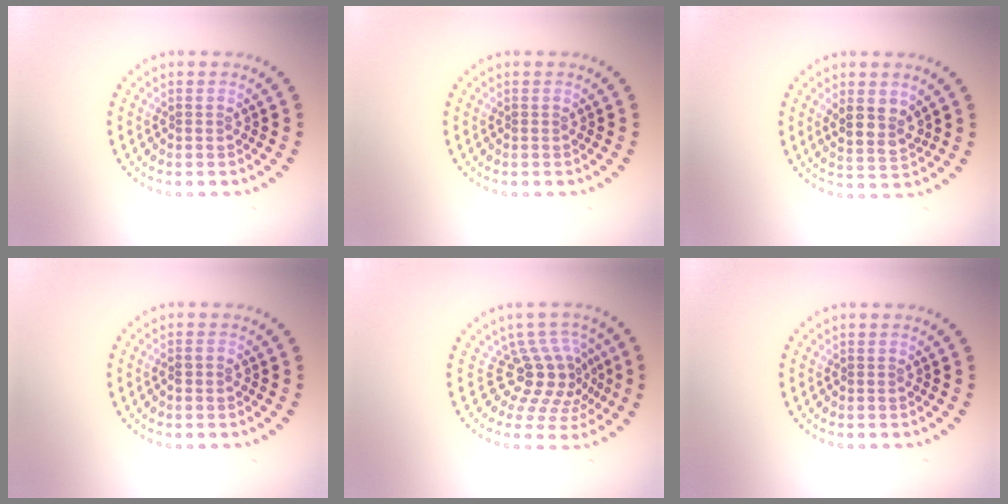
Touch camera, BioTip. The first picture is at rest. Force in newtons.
{"total": 0.0}
{"total": 2.8, "press": 2.5, "slide": 1.1}
{"total": 0.6, "press": 0.5, "slide": 0.2}
{"total": 4.4, "press": 3.0, "slide": 3.2}
{"total": 0.0}